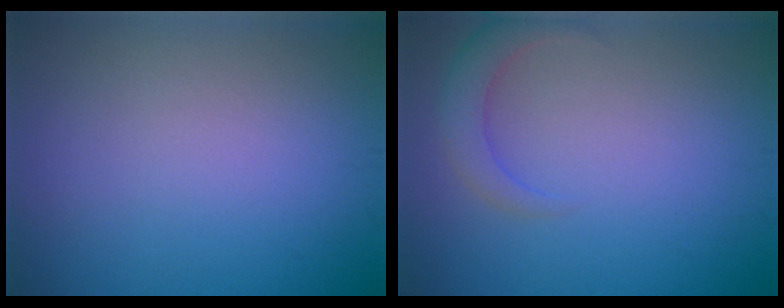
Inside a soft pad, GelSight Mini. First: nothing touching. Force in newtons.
{"total": 2.4, "press": 2.4, "slide": 0.3}